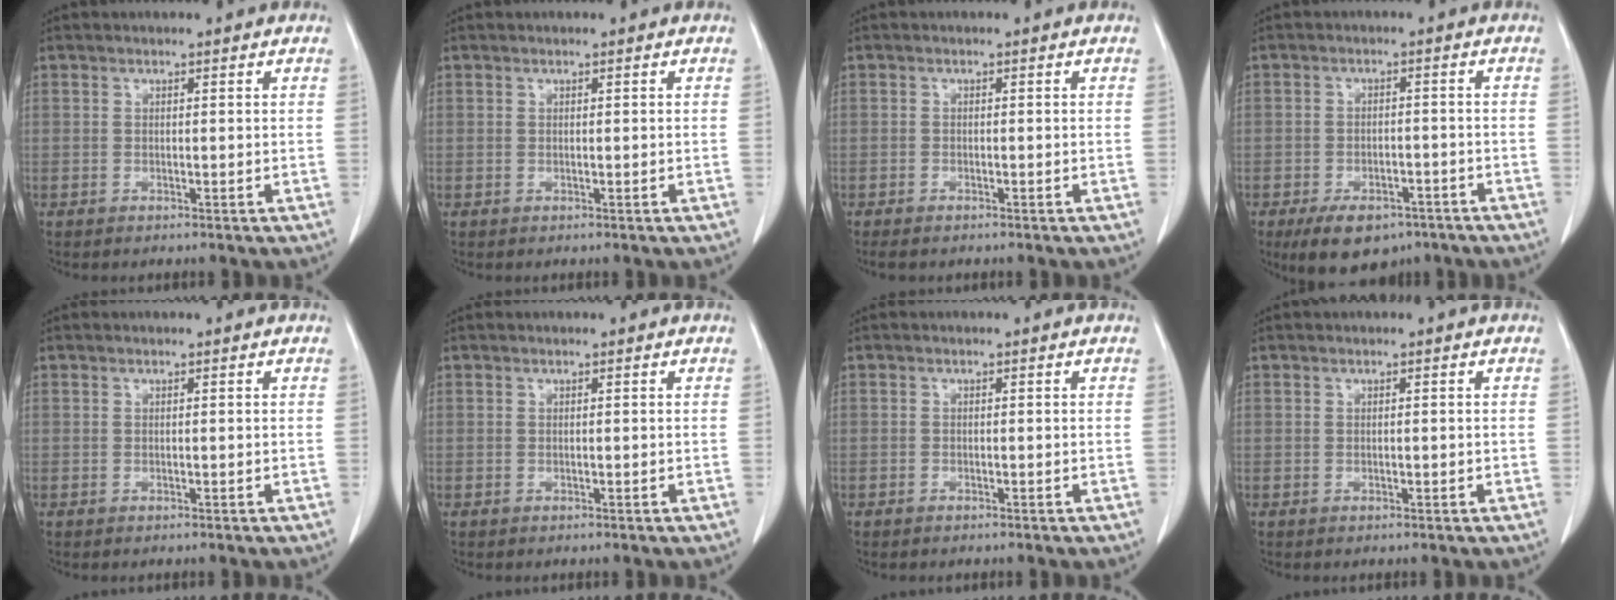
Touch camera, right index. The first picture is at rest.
{"total": 0.0}
{"total": 3.0, "force": [-2.1, 1.3, 1.7], "torque": [-0.036, -0.004, -0.029]}
{"total": 10.6, "force": [-7.2, 5.6, 5.5], "torque": [-0.091, 0.001, -0.108]}
{"total": 0.0}
{"total": 0.0}
{"total": 0.9, "force": [-0.5, 0.6, 0.5], "torque": [-0.011, 0.001, -0.007]}
{"total": 0.9, "force": [-0.1, 0.5, 0.7], "torque": [-0.020, 0.000, 0.000]}